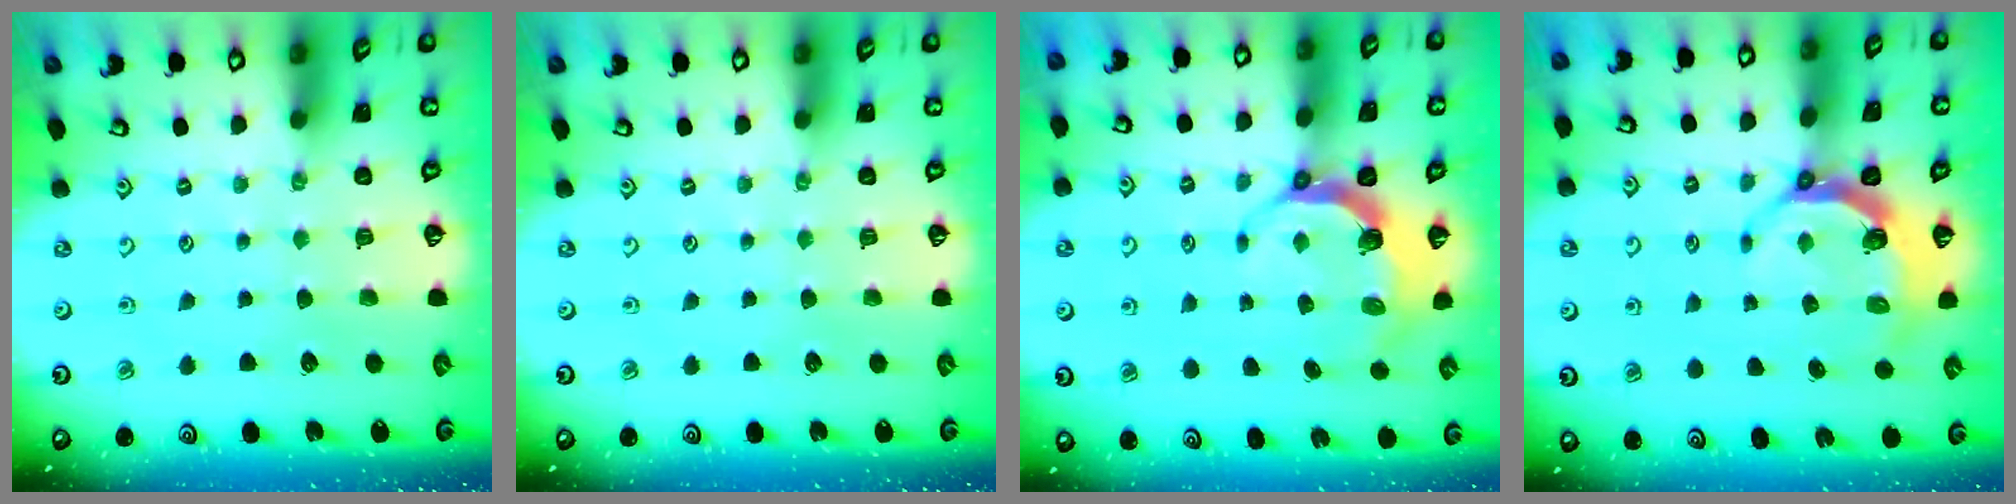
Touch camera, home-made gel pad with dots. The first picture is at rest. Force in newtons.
{"total": 0.0}
{"total": 5.8, "press": 4.4, "slide": 3.7}
{"total": 4.9, "press": 3.8, "slide": 3.1}